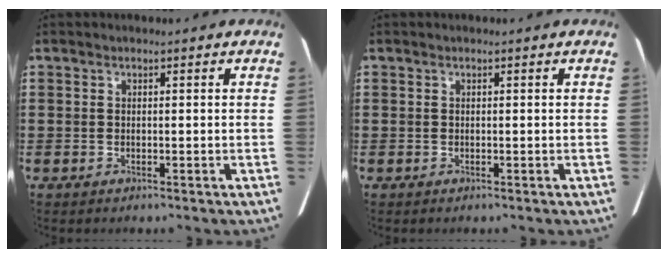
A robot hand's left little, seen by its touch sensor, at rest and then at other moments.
{"total": 0.0}